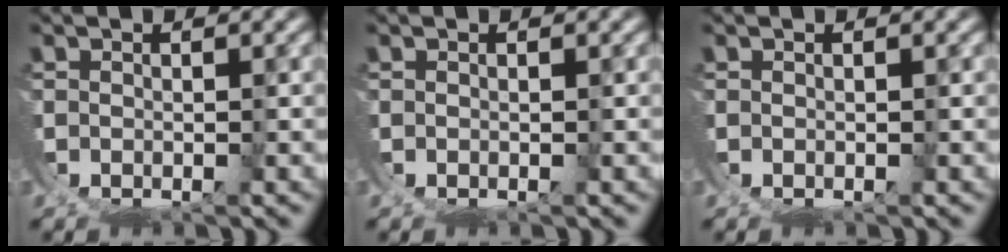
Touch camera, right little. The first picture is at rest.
{"total": 0.0}
{"total": 0.0}